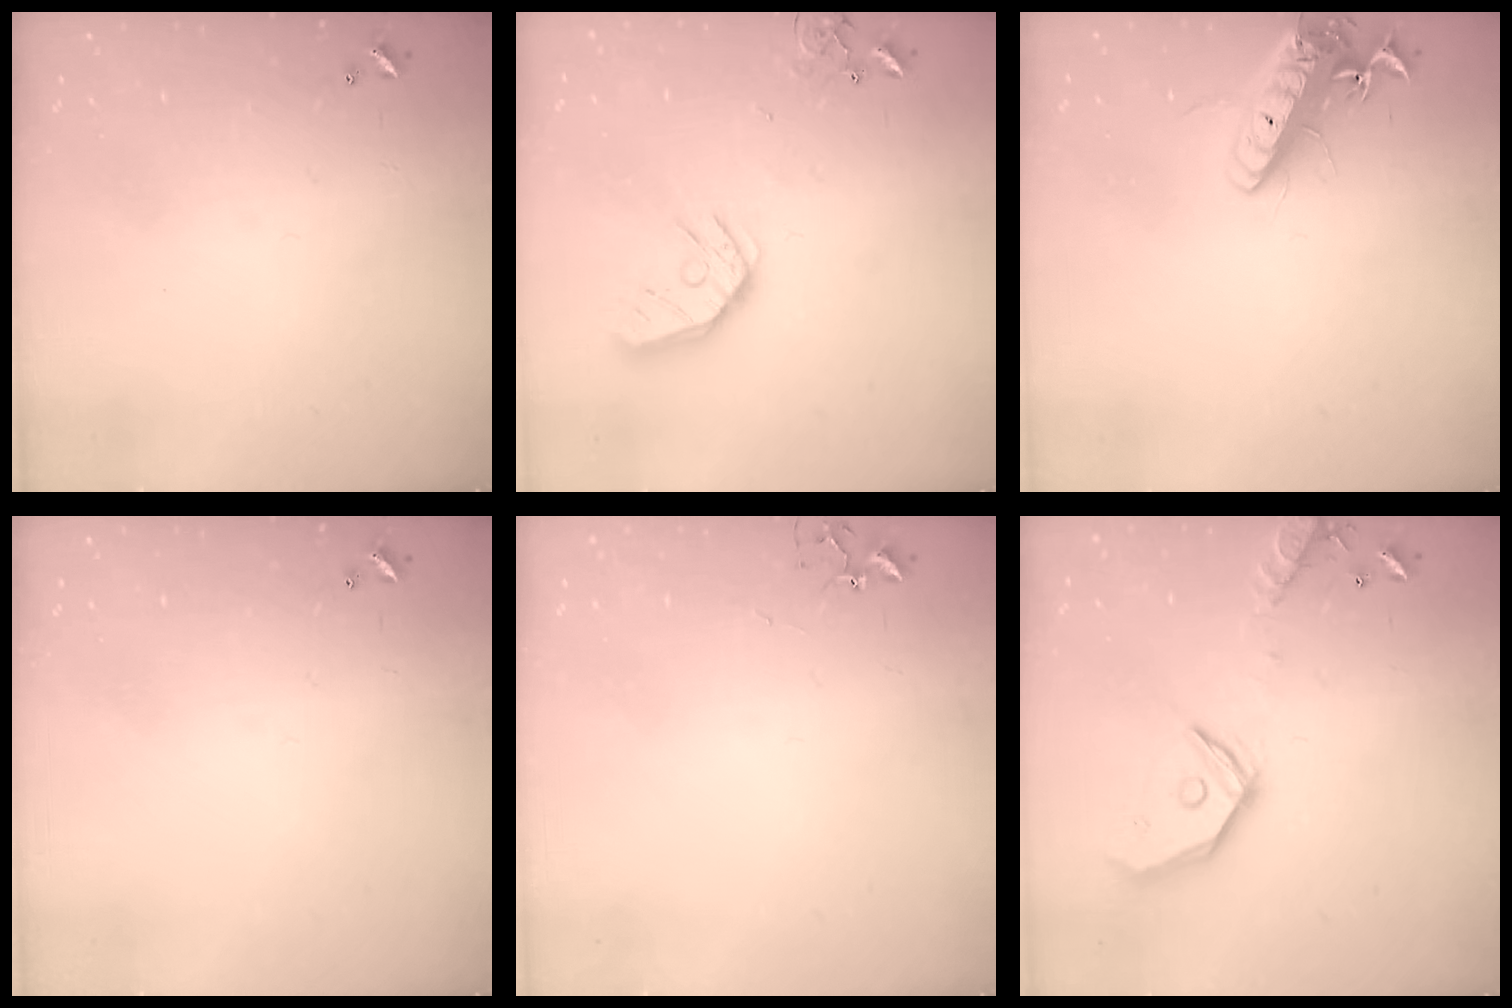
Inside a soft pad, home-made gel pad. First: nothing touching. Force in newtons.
{"total": 14.4, "press": 14.3, "slide": 1.9}
{"total": 14.5, "press": 14.2, "slide": 2.8}
{"total": 0.0}
{"total": 4.2, "press": 4.2, "slide": 0.7}
{"total": 17.6, "press": 17.4, "slide": 2.7}